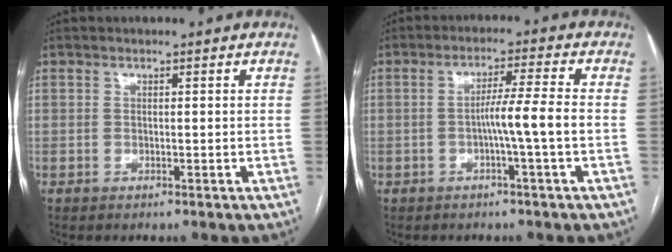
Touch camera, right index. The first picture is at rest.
{"total": 5.6, "force": [-1.3, -1.2, 5.4], "torque": [-0.087, 0.007, -0.022]}